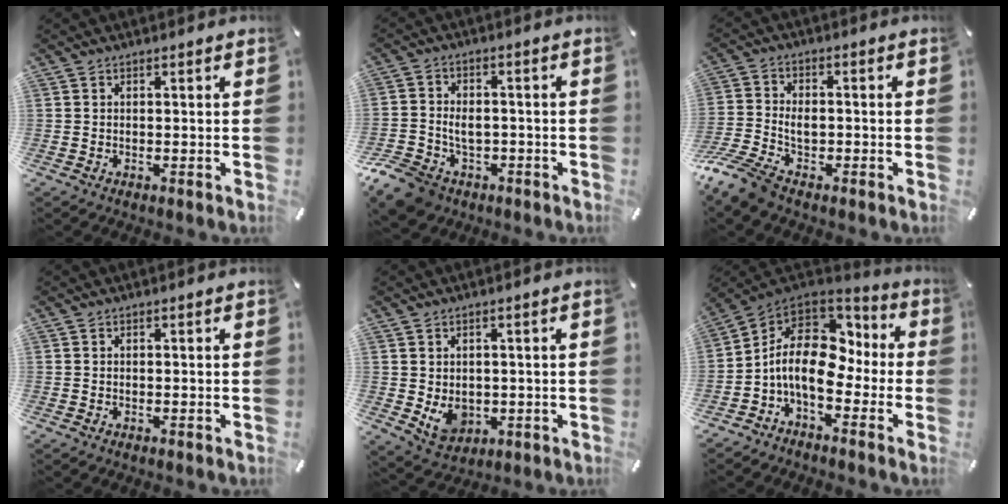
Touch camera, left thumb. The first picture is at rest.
{"total": 8.5, "force": [-2.8, 7.0, 3.9], "torque": [-0.087, 0.020, -0.049]}
{"total": 8.7, "force": [-4.1, 5.3, 5.5], "torque": [-0.133, 0.005, -0.078]}
{"total": 0.0}
{"total": 6.0, "force": [-0.3, 5.2, 2.9], "torque": [-0.048, -0.003, -0.005]}
{"total": 13.0, "force": [-2.1, 8.4, 9.7], "torque": [-0.201, 0.003, -0.039]}